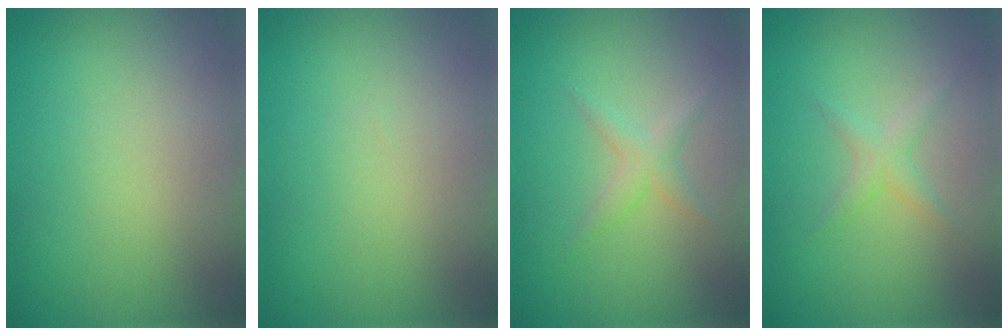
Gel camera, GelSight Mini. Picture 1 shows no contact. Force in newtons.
{"total": 0.0}
{"total": 1.6, "press": 1.6, "slide": 0.1}
{"total": 1.3, "press": 1.3, "slide": 0.1}